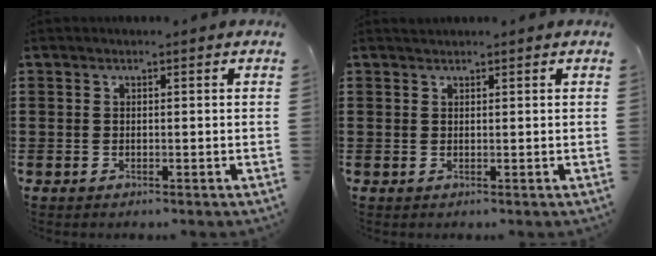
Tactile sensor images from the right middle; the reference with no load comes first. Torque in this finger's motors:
{"motor_torque": [-0.08, -0.06, 0.00, -0.01]}